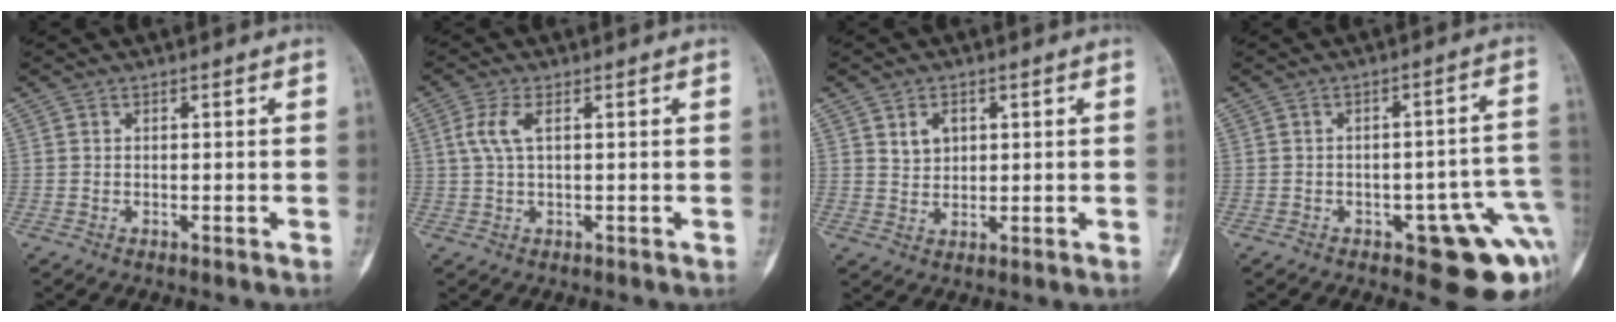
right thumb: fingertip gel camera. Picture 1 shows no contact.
{"total": 3.9, "force": [1.0, 1.4, 3.5], "torque": [-0.097, 0.010, 0.023]}
{"total": 3.8, "force": [1.6, 2.8, 2.0], "torque": [-0.020, -0.011, 0.031]}
{"total": 13.3, "force": [-4.2, 5.0, 11.5], "torque": [-0.096, 0.025, -0.040]}